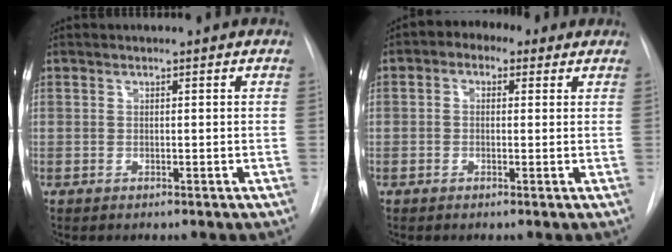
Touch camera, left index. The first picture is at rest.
{"total": 4.4, "force": [1.8, 3.1, 2.6], "torque": [-0.039, 0.033, 0.022]}